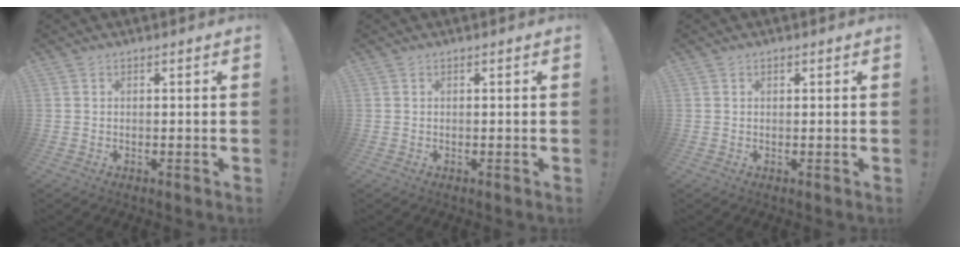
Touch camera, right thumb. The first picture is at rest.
{"total": 0.0}
{"total": 0.0}